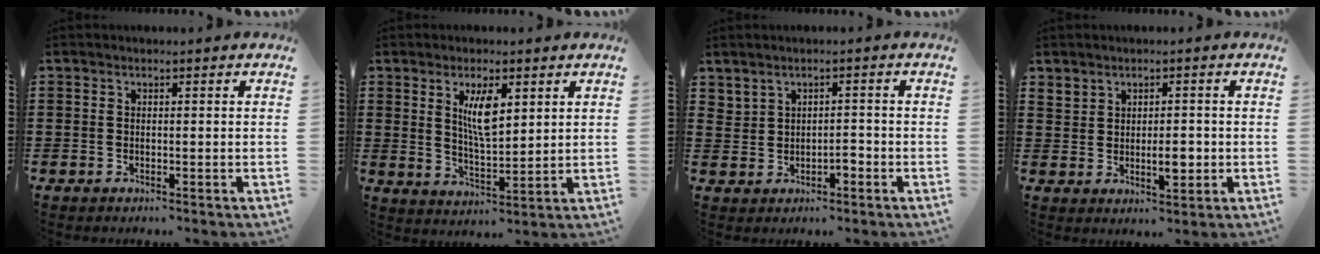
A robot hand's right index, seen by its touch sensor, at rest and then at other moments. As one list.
[{"total": 6.1, "force": [2.5, 2.0, 5.2], "torque": [-0.102, 0.002, 0.040]}, {"total": 1.8, "force": [0.0, 1.2, 1.4], "torque": [-0.030, 0.004, -0.001]}, {"total": 3.6, "force": [0.3, 2.0, 3.0], "torque": [-0.049, 0.000, 0.004]}]